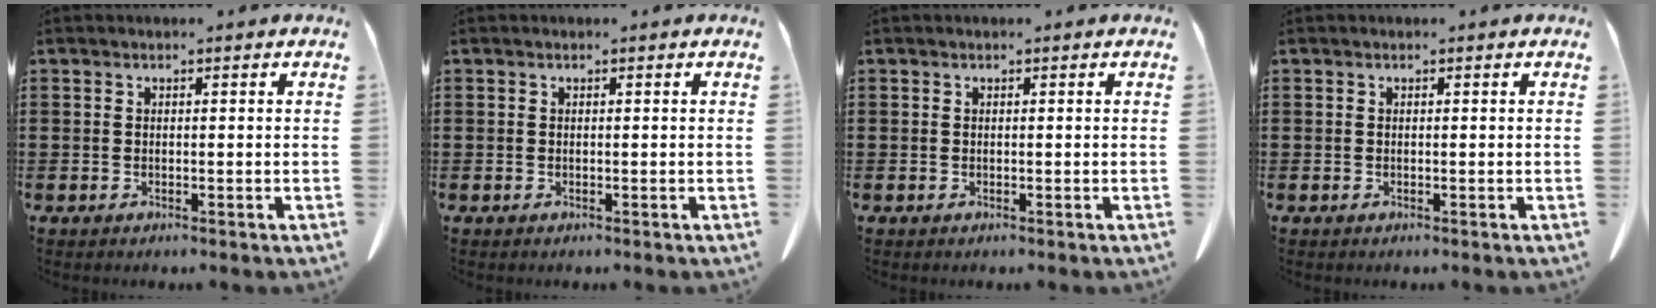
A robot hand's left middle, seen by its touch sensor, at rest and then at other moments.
{"total": 0.0}
{"total": 0.0}
{"total": 0.0}